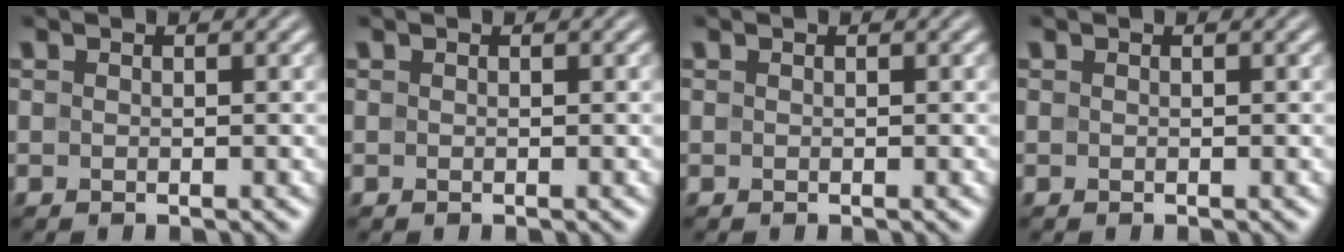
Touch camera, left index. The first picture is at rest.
{"total": 0.0}
{"total": 0.0}
{"total": 0.0}